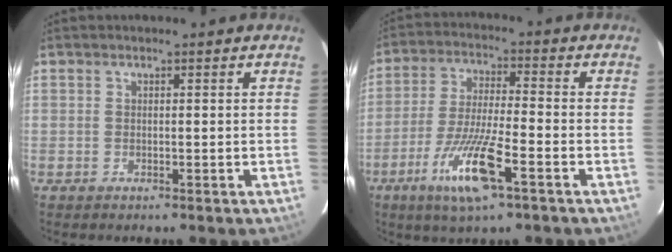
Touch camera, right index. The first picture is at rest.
{"total": 11.6, "force": [-5.6, 1.2, 10.1], "torque": [-0.197, -0.021, -0.102]}